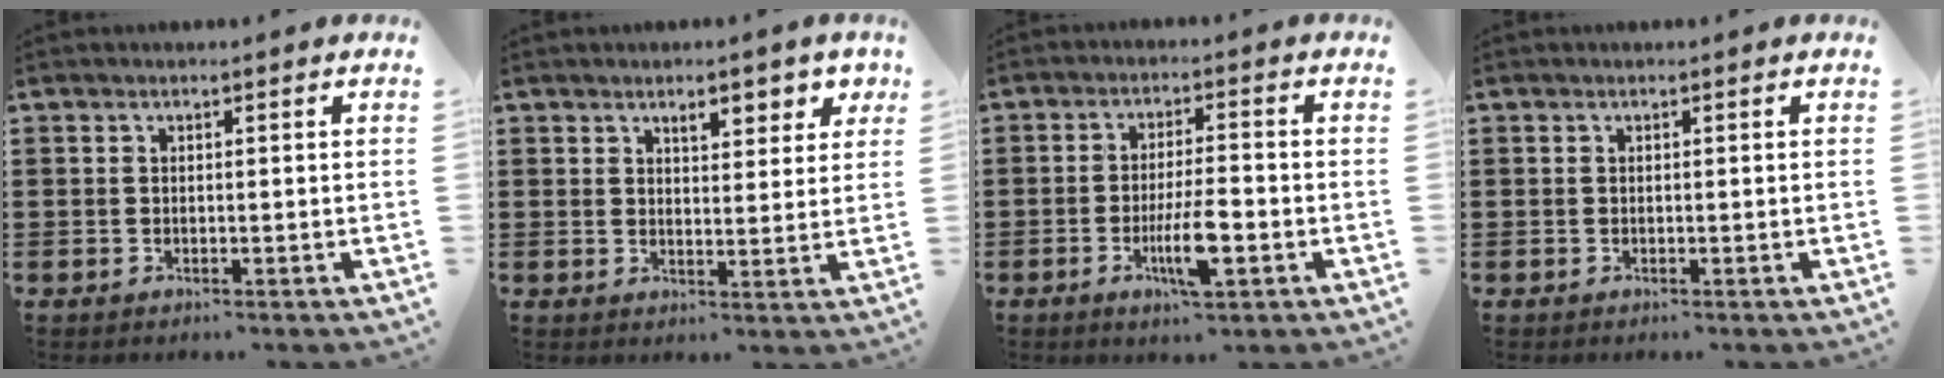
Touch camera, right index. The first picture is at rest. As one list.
[{"total": 4.2, "force": [2.9, 1.9, 2.5], "torque": [-0.034, -0.001, 0.044]}, {"total": 7.2, "force": [-2.5, 1.5, 6.5], "torque": [-0.133, -0.012, -0.047]}, {"total": 0.0}]